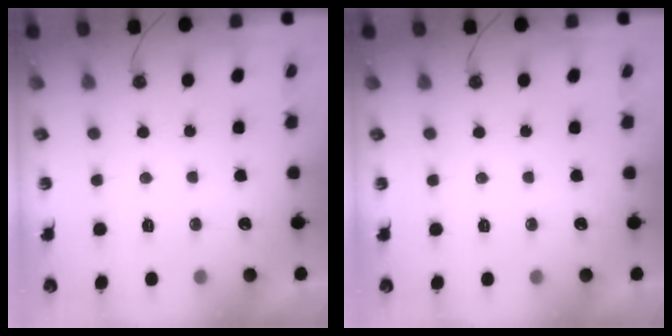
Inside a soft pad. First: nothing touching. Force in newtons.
{"total": 0.0}